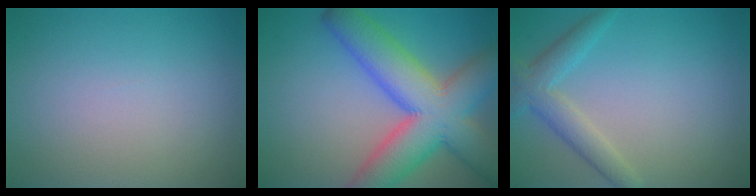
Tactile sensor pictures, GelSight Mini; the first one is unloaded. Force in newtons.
{"total": 11.3, "press": 11.3, "slide": 0.5}
{"total": 3.3, "press": 3.3, "slide": 0.2}